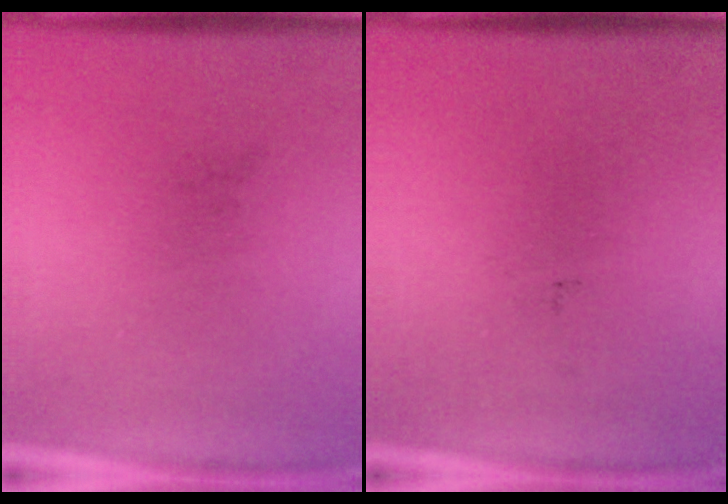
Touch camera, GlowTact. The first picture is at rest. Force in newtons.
{"total": 0.0}